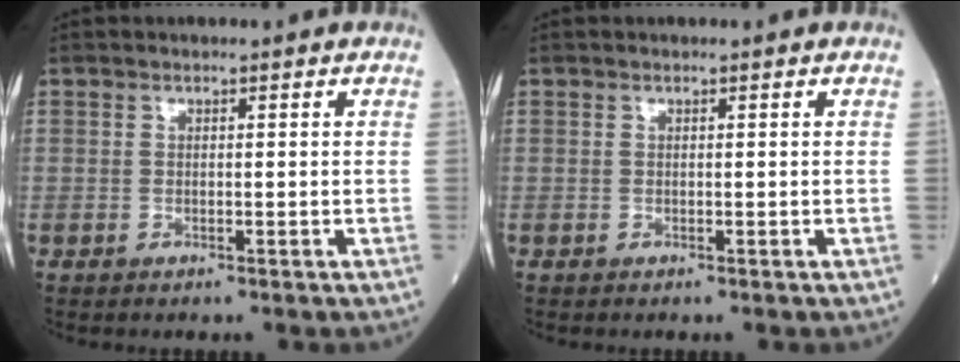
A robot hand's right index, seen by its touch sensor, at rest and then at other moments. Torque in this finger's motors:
{"motor_torque": [0.00, 0.00, 0.00, 0.00]}